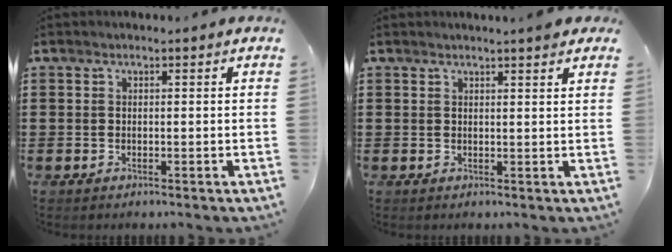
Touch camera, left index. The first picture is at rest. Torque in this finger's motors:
{"motor_torque": [2.14, 0.00, 0.03, -0.04]}